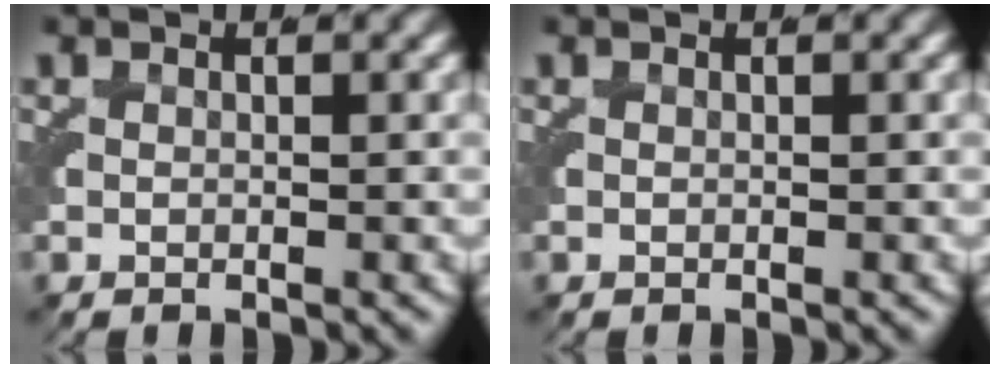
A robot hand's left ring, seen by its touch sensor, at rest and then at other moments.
{"total": 0.0}